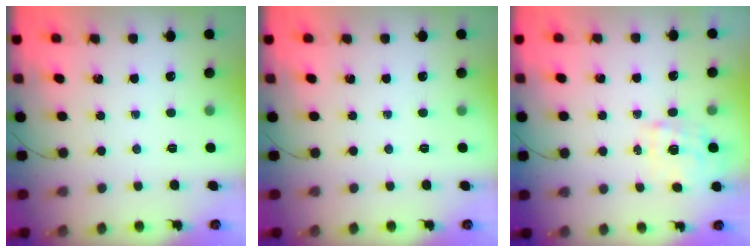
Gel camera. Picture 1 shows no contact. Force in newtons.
{"total": 0.0}
{"total": 9.8, "press": 9.8, "slide": 0.8}